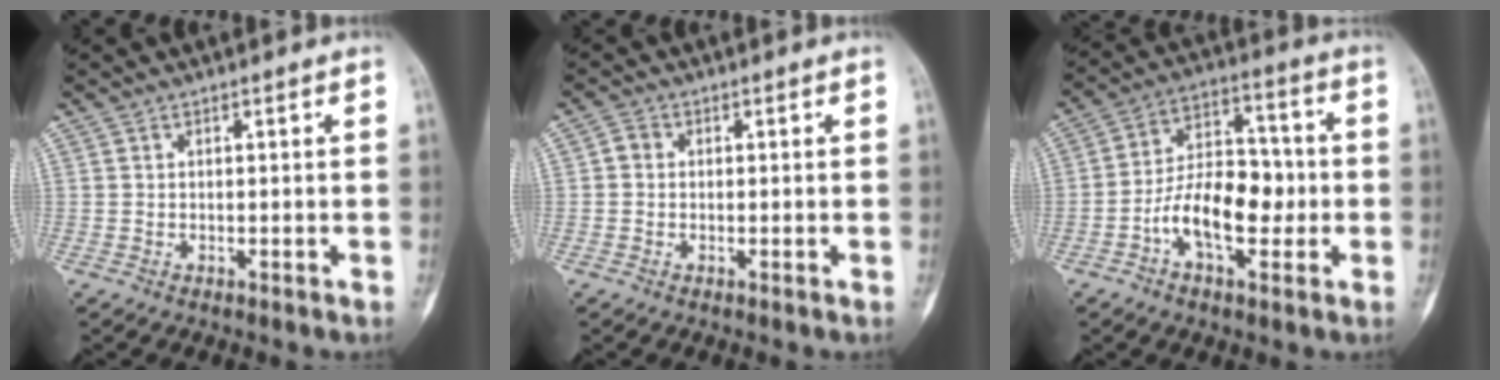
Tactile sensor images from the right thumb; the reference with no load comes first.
{"total": 1.8, "force": [0.0, 1.6, 0.9], "torque": [-0.007, 0.004, -0.004]}
{"total": 14.0, "force": [-3.2, 7.8, 11.1], "torque": [-0.167, 0.040, -0.059]}